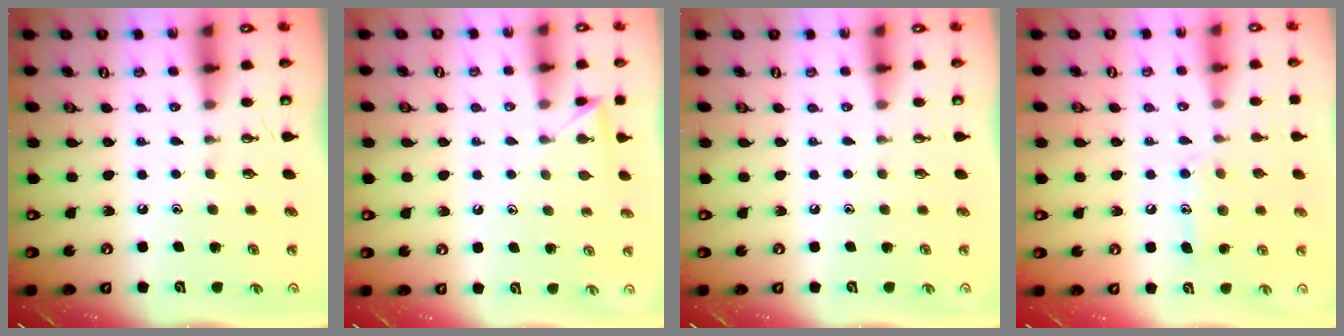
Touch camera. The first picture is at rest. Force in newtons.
{"total": 3.9, "press": 3.9, "slide": 0.3}
{"total": 0.0}
{"total": 10.6, "press": 10.6, "slide": 0.8}